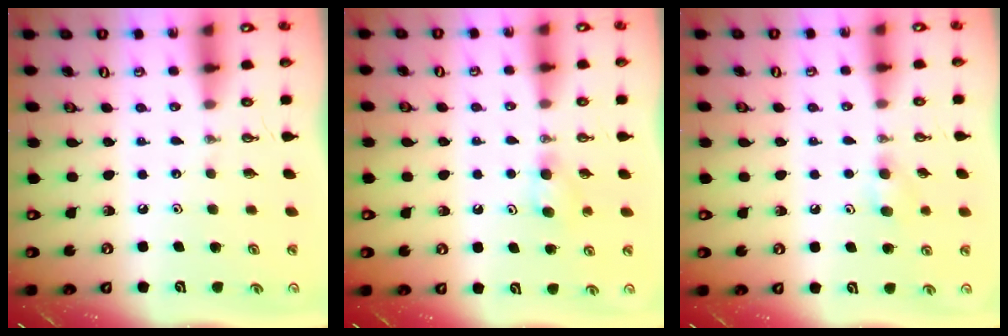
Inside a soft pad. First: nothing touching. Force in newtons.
{"total": 3.6, "press": 3.6, "slide": 0.7}
{"total": 5.2, "press": 5.0, "slide": 1.3}